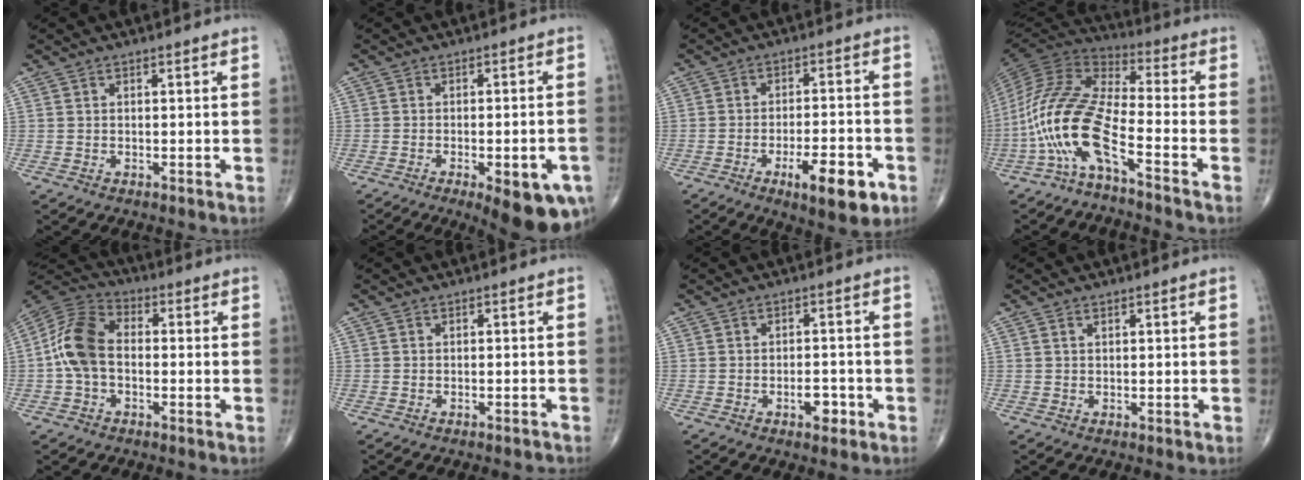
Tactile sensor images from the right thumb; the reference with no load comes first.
{"total": 13.5, "force": [-6.2, 4.5, 11.2], "torque": [-0.112, 0.013, -0.069]}
{"total": 10.9, "force": [-5.1, 3.5, 9.0], "torque": [-0.131, 0.018, -0.069]}
{"total": 14.7, "force": [-6.8, 3.7, 12.5], "torque": [-0.279, 0.067, -0.144]}
{"total": 11.0, "force": [-0.9, 7.2, 8.3], "torque": [-0.164, 0.033, -0.031]}
{"total": 0.8, "force": [-0.7, 0.0, 0.2], "torque": [-0.011, 0.004, -0.008]}
{"total": 3.6, "force": [-1.6, 1.8, 2.6], "torque": [-0.024, 0.010, -0.023]}
{"total": 0.7, "force": [0.4, 0.4, 0.5], "torque": [-0.012, 0.002, 0.008]}